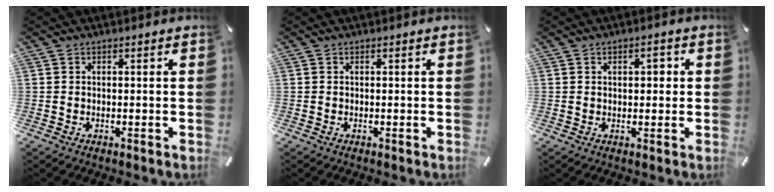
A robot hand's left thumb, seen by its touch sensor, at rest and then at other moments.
{"total": 0.0}
{"total": 2.9, "force": [0.8, 1.6, 2.3], "torque": [-0.025, -0.001, 0.004]}